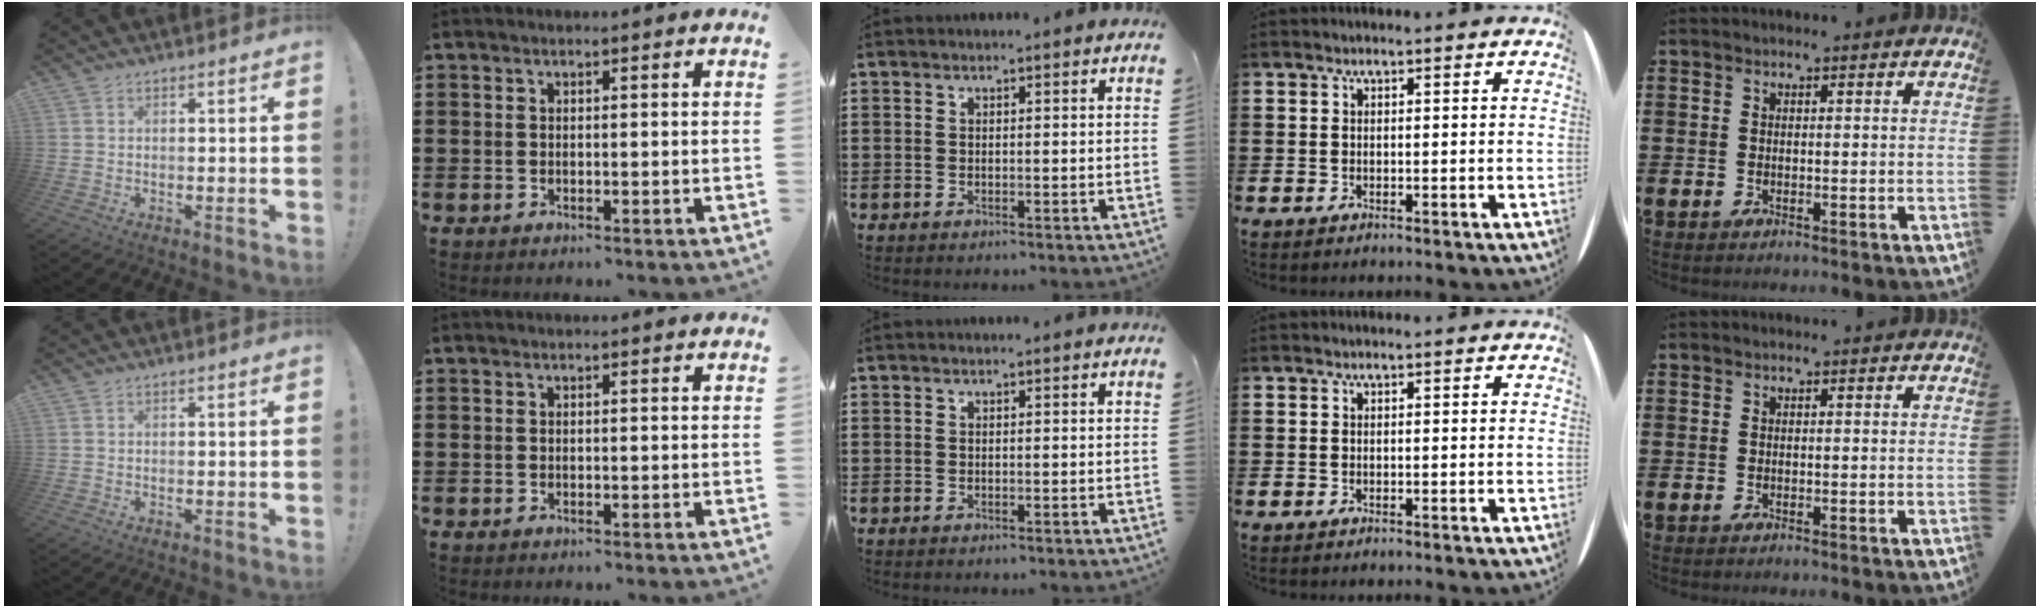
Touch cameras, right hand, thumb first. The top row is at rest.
{}